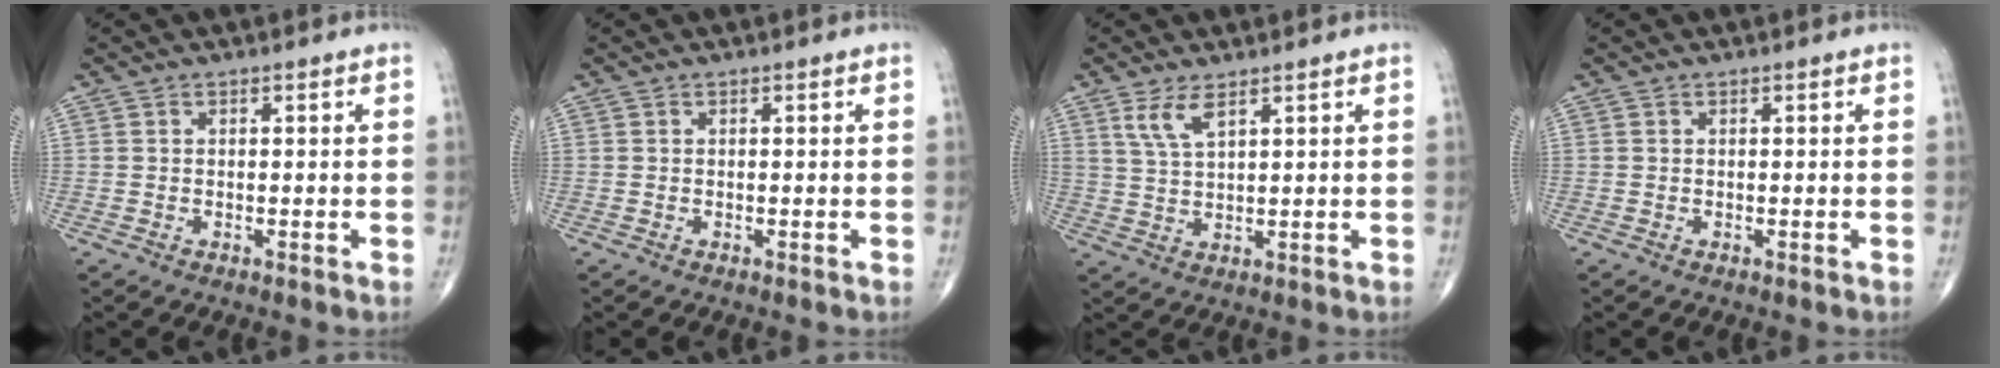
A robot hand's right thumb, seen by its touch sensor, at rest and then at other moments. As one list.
[{"total": 0.0}, {"total": 4.7, "force": [2.8, 1.5, 3.5], "torque": [-0.072, -0.013, 0.063]}, {"total": 0.0}]